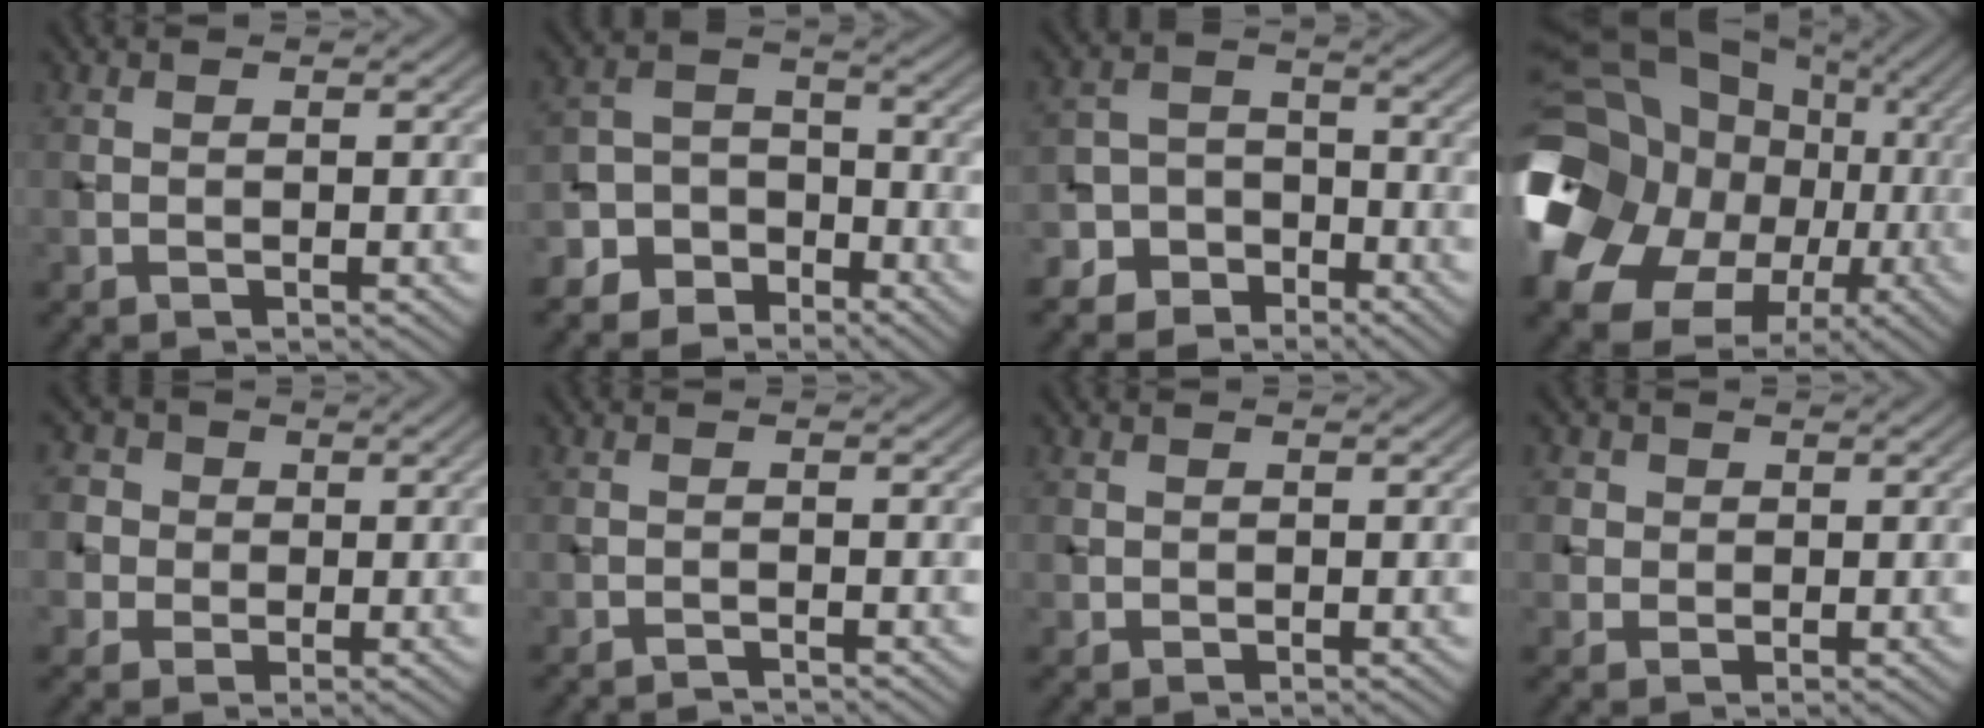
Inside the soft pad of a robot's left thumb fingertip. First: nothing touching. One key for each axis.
{"total": 7.1, "fx": -5.2, "fy": 4.4, "fz": 1.8, "tx": -0.037, "ty": 0.001, "tz": -0.110}
{"total": 6.4, "fx": -4.5, "fy": 4.4, "fz": 1.3, "tx": -0.023, "ty": 0.000, "tz": -0.101}
{"total": 20.5, "fx": -3.0, "fy": 16.8, "fz": 11.3, "tx": -0.258, "ty": -0.005, "tz": -0.064}
{"total": 4.9, "fx": 0.7, "fy": 4.6, "fz": 1.4, "tx": -0.043, "ty": 0.015, "tz": -0.008}
{"total": 1.2, "fx": -1.2, "fy": 0.0, "fz": 0.1, "tx": 0.001, "ty": 0.000, "tz": -0.025}
{"total": 0.7, "fx": 0.0, "fy": 0.7, "fz": 0.1, "tx": -0.003, "ty": -0.004, "tz": -0.001}
{"total": 3.0, "fx": 1.0, "fy": 2.7, "fz": 0.8, "tx": -0.027, "ty": -0.001, "tz": 0.012}